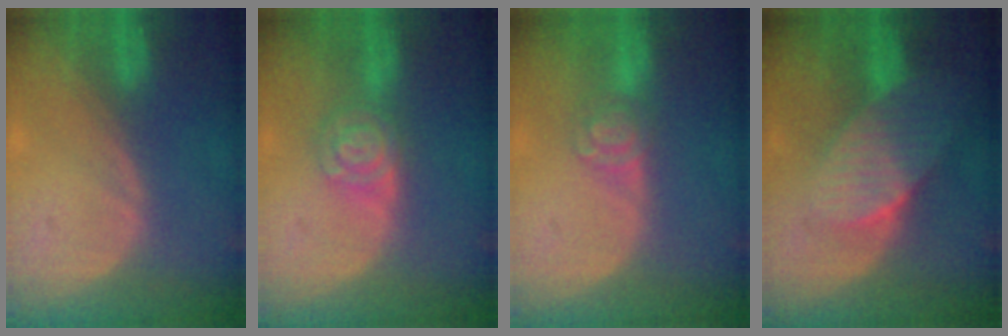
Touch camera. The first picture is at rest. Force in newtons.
{"total": 5.4, "press": 5.3, "slide": 0.4}
{"total": 4.1, "press": 3.9, "slide": 1.2}
{"total": 7.7, "press": 6.9, "slide": 3.5}